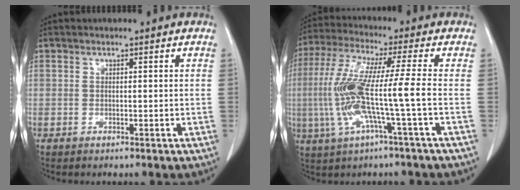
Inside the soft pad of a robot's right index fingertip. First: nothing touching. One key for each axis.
{"total": 12.1, "fx": -2.2, "fy": -0.6, "fz": 11.9, "tx": -0.255, "ty": 0.002, "tz": -0.047}